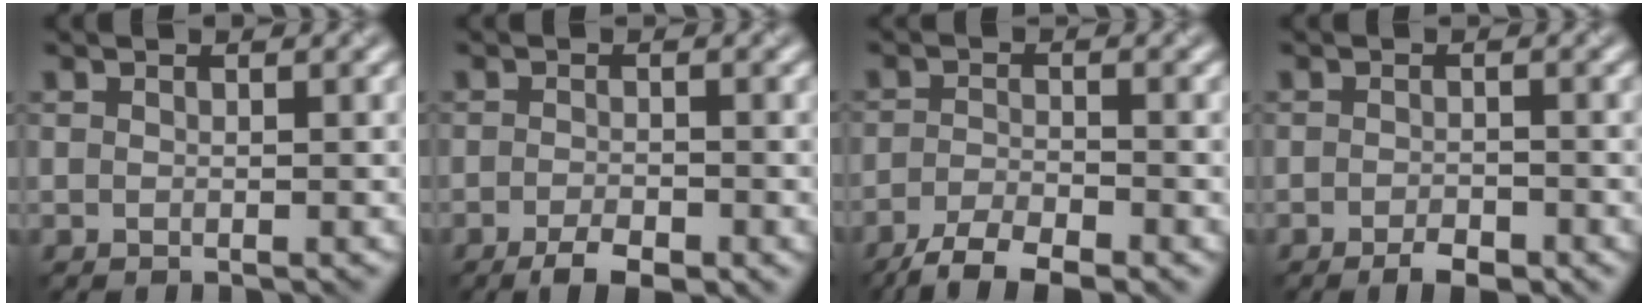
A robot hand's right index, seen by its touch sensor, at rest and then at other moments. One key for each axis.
{"total": 3.4, "fx": -2.0, "fy": 1.2, "fz": 2.5, "tx": -0.043, "ty": -0.004, "tz": -0.035}
{"total": 5.1, "fx": -3.9, "fy": 1.3, "fz": 3.1, "tx": -0.056, "ty": -0.008, "tz": -0.074}
{"total": 2.3, "fx": -1.5, "fy": 0.8, "fz": 1.6, "tx": -0.025, "ty": -0.002, "tz": -0.026}